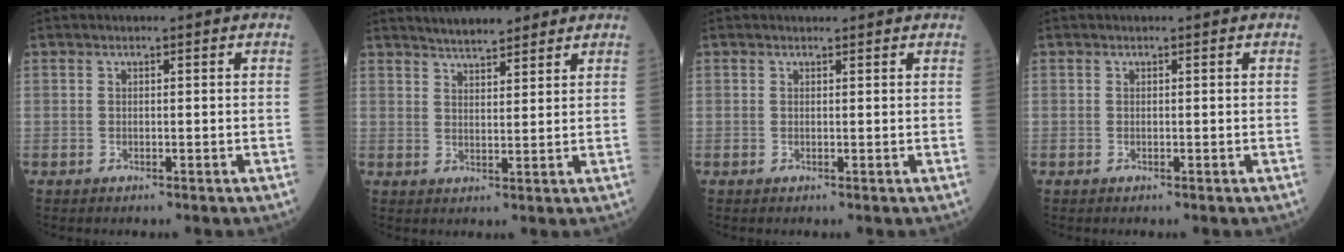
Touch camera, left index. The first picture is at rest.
{"total": 6.4, "force": [5.5, 1.3, 2.9], "torque": [-0.046, 0.019, 0.091]}
{"total": 1.0, "force": [0.9, 0.0, 0.2], "torque": [-0.009, 0.009, 0.018]}
{"total": 0.0}